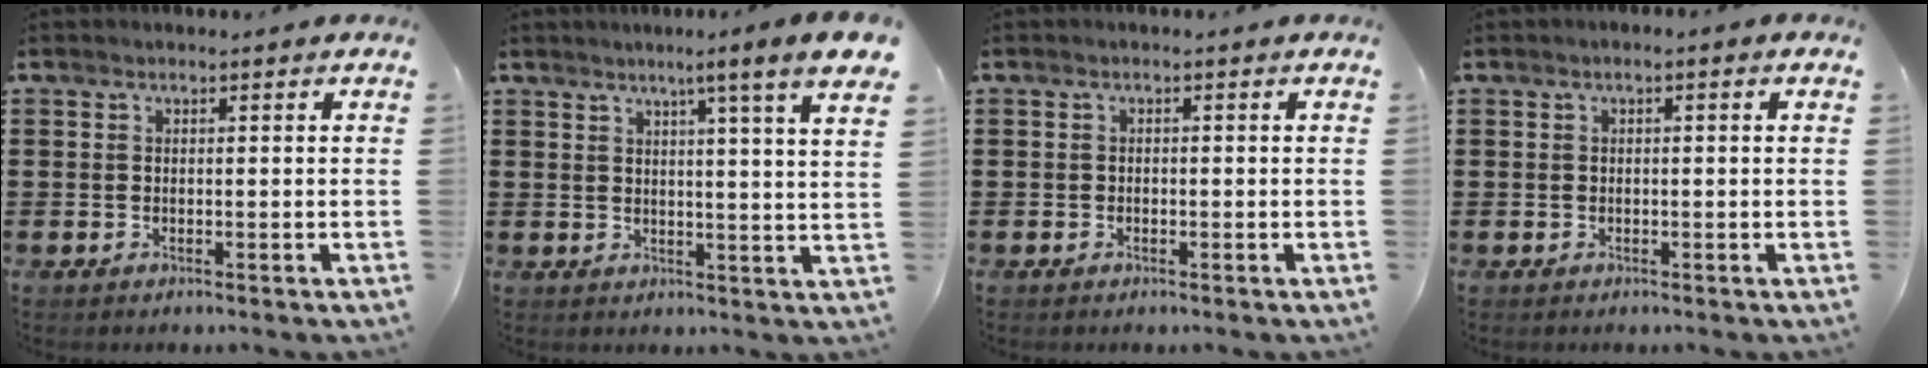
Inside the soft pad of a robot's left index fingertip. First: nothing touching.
{"total": 6.1, "force": [4.0, -1.1, 4.5], "torque": [-0.085, -0.027, 0.058]}
{"total": 0.7, "force": [-0.6, 0.4, 0.1], "torque": [-0.005, 0.000, -0.012]}
{"total": 0.8, "force": [-0.3, 0.1, 0.7], "torque": [-0.012, -0.001, -0.007]}